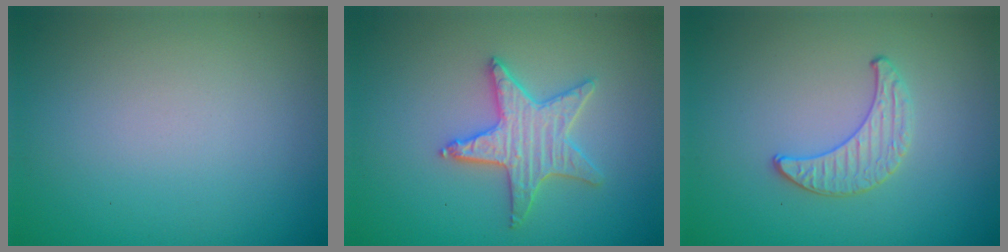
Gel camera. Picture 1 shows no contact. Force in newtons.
{"total": 3.4, "press": 3.2, "slide": 1.0}
{"total": 1.3, "press": 1.3, "slide": 0.2}